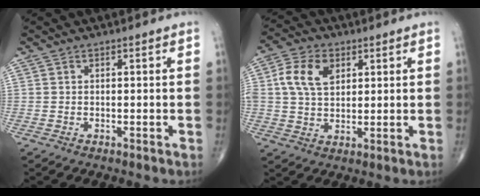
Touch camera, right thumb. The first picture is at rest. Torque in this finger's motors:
{"motor_torque": [1.90, 2.02, 1.65, 0.19, 0.21]}